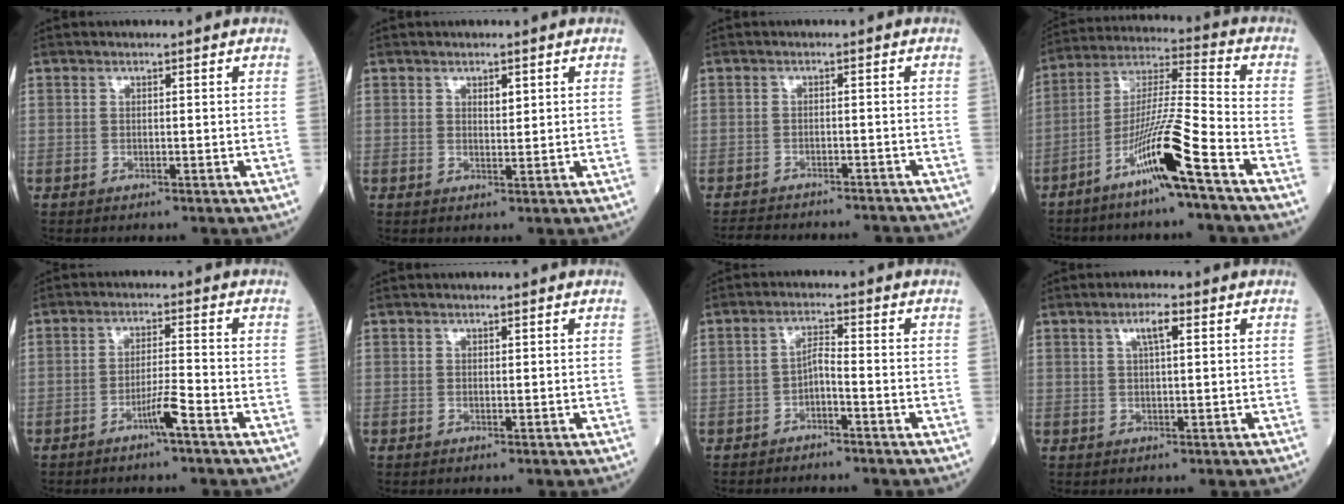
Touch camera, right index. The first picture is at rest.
{"total": 1.5, "force": [0.7, 0.6, 1.1], "torque": [-0.017, -0.001, 0.012]}
{"total": 12.1, "force": [-11.3, 2.7, 3.4], "torque": [-0.064, 0.001, -0.139]}
{"total": 13.0, "force": [-7.2, -1.1, 10.8], "torque": [-0.210, -0.013, -0.139]}
{"total": 3.9, "force": [-2.4, -0.5, 3.0], "torque": [-0.055, -0.003, -0.046]}
{"total": 0.0}
{"total": 2.4, "force": [-1.5, 0.4, 1.8], "torque": [-0.033, 0.005, -0.029]}
{"total": 3.3, "force": [1.4, 0.5, 2.9], "torque": [-0.056, 0.005, 0.024]}